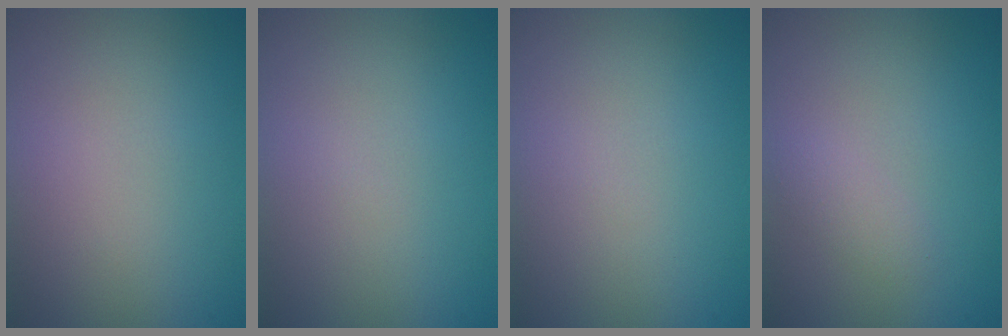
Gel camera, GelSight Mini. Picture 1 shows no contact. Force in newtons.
{"total": 0.0}
{"total": 0.0}
{"total": 1.1, "press": 1.1, "slide": 0.0}